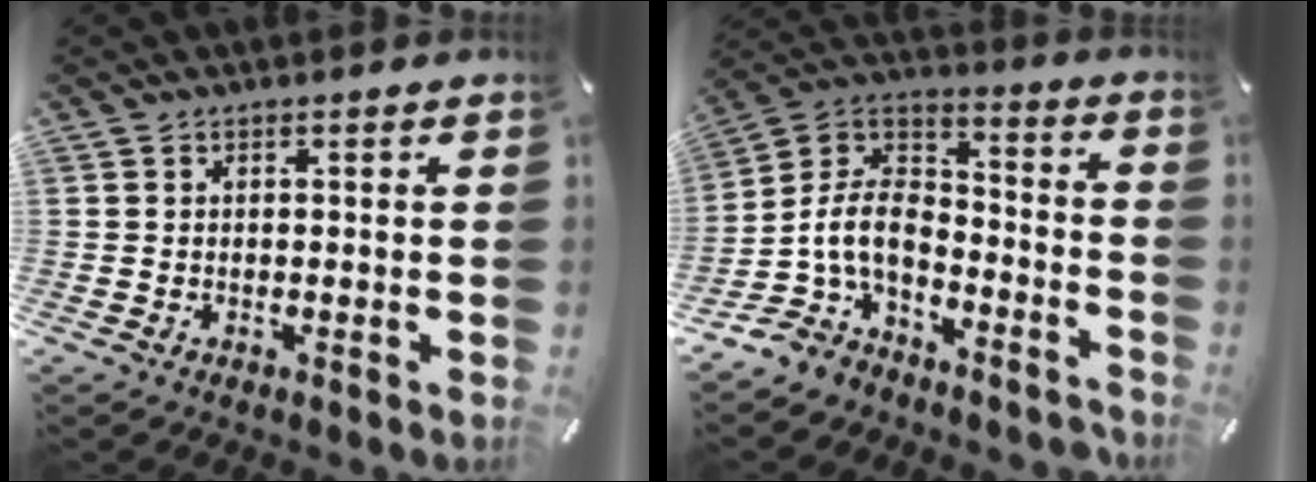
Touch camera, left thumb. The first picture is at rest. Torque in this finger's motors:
{"motor_torque": [0.76, 2.70, 0.26, 0.19, 0.15]}